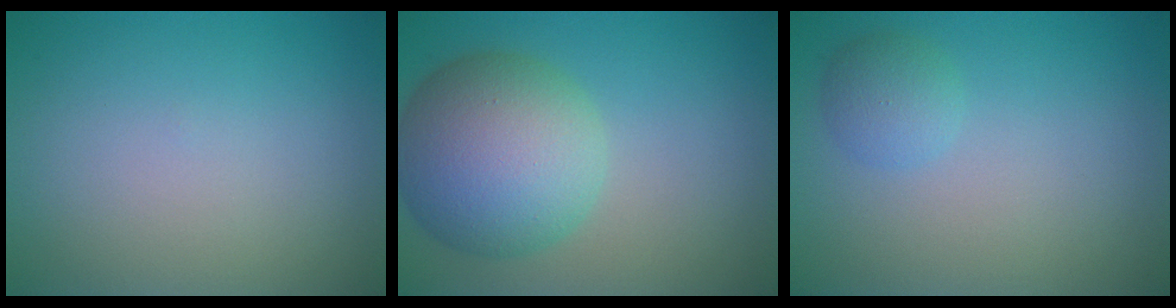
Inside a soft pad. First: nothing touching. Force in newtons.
{"total": 9.2, "press": 9.2, "slide": 0.4}
{"total": 1.8, "press": 1.8, "slide": 0.1}